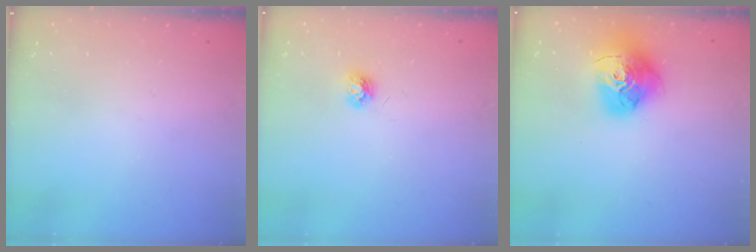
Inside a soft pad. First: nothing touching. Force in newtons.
{"total": 4.2, "press": 4.2, "slide": 0.3}
{"total": 18.4, "press": 18.3, "slide": 2.0}